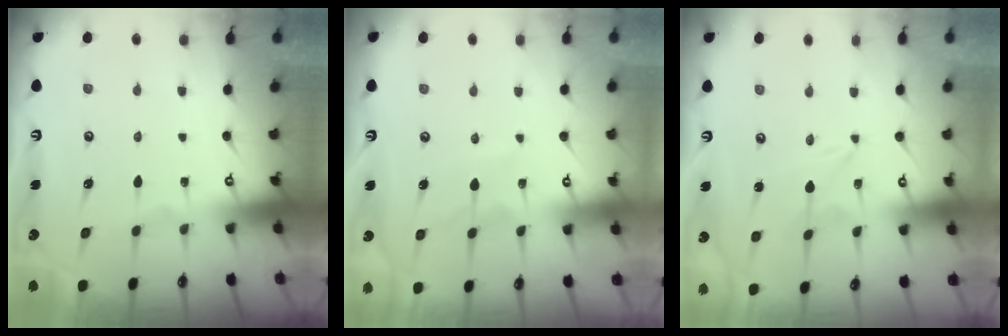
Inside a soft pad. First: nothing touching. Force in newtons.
{"total": 4.3, "press": 4.2, "slide": 0.4}
{"total": 0.6, "press": 0.6, "slide": 0.1}